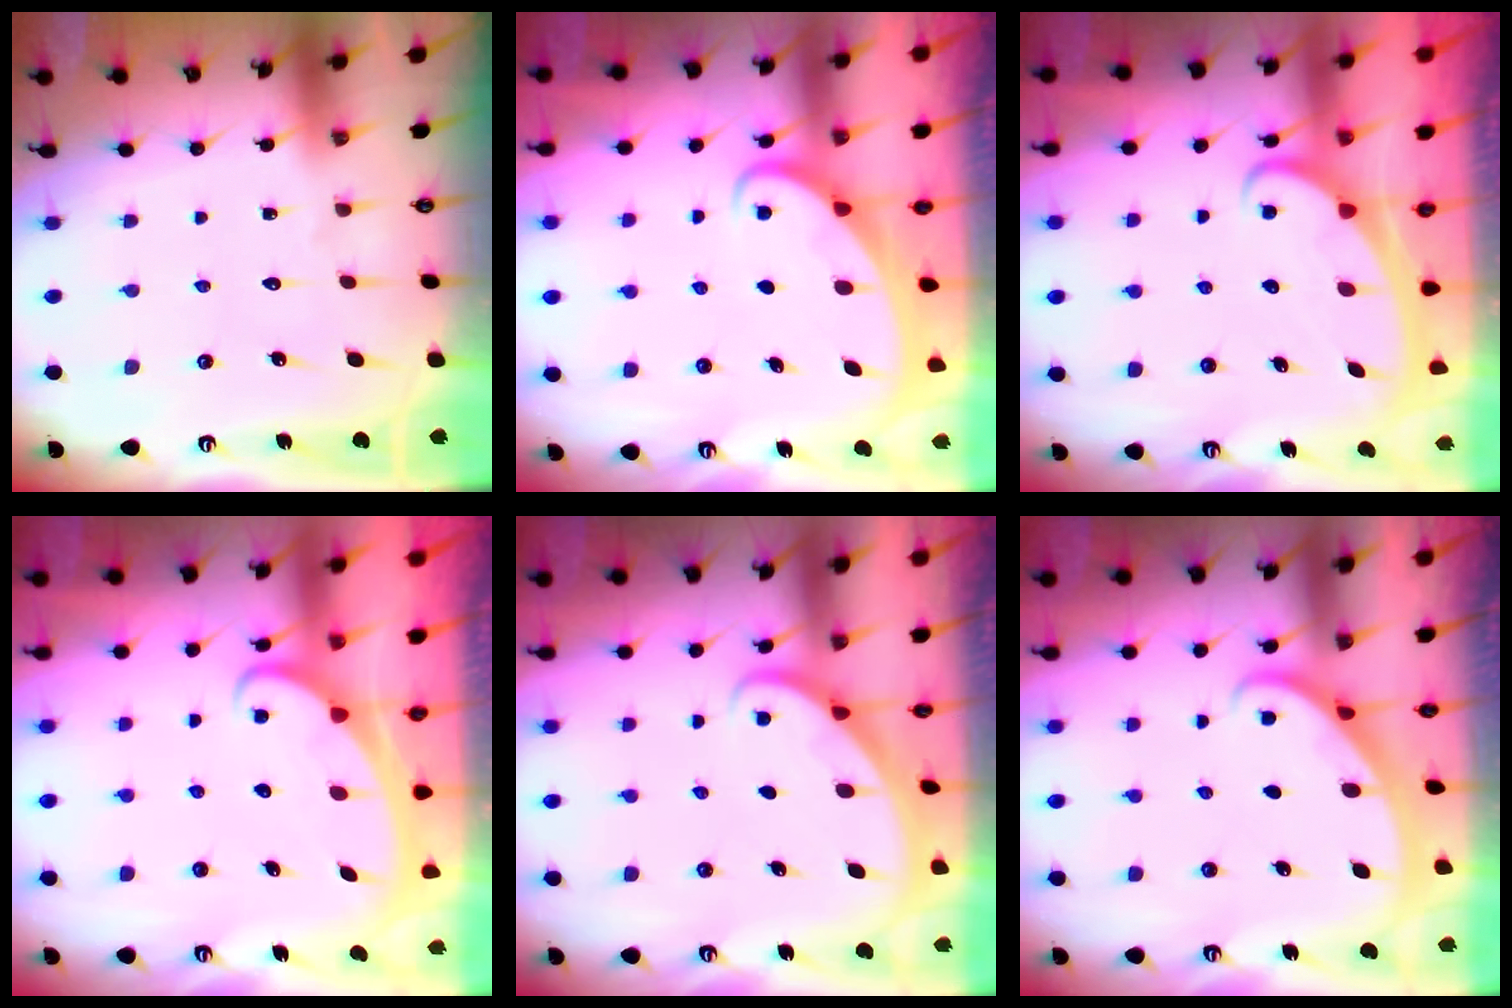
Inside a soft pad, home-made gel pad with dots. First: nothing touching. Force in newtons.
{"total": 2.0, "press": 2.0, "slide": 0.2}
{"total": 2.3, "press": 2.3, "slide": 0.3}
{"total": 2.1, "press": 2.1, "slide": 0.3}
{"total": 2.0, "press": 2.0, "slide": 0.1}
{"total": 2.0, "press": 2.0, "slide": 0.1}